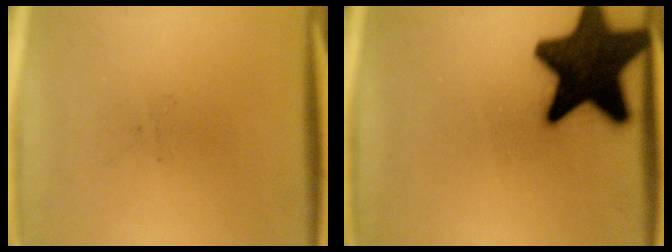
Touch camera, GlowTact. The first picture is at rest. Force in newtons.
{"total": 18.0}